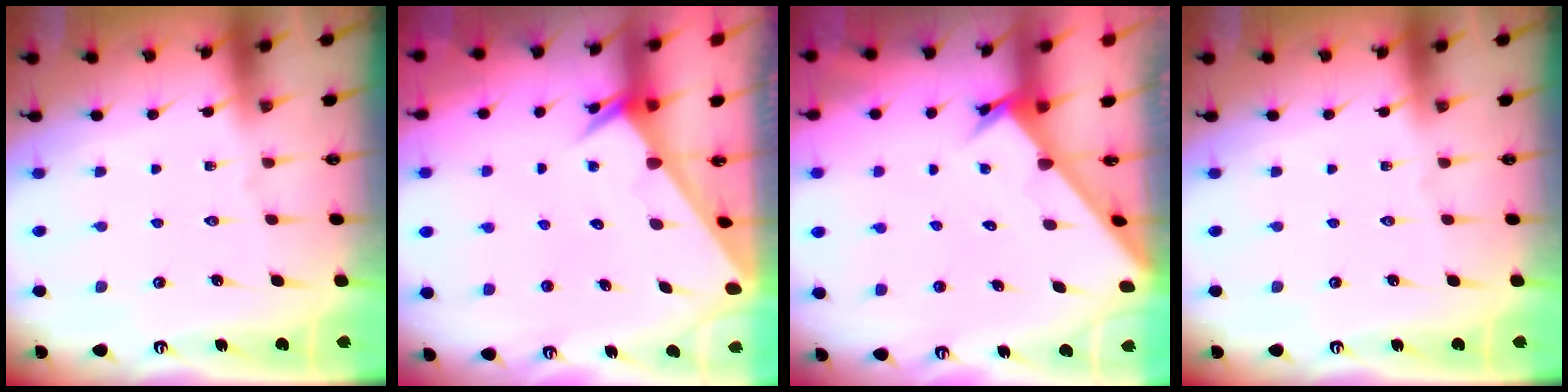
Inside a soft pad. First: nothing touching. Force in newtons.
{"total": 2.3, "press": 2.3, "slide": 0.1}
{"total": 2.2, "press": 2.2, "slide": 0.1}
{"total": 0.0}